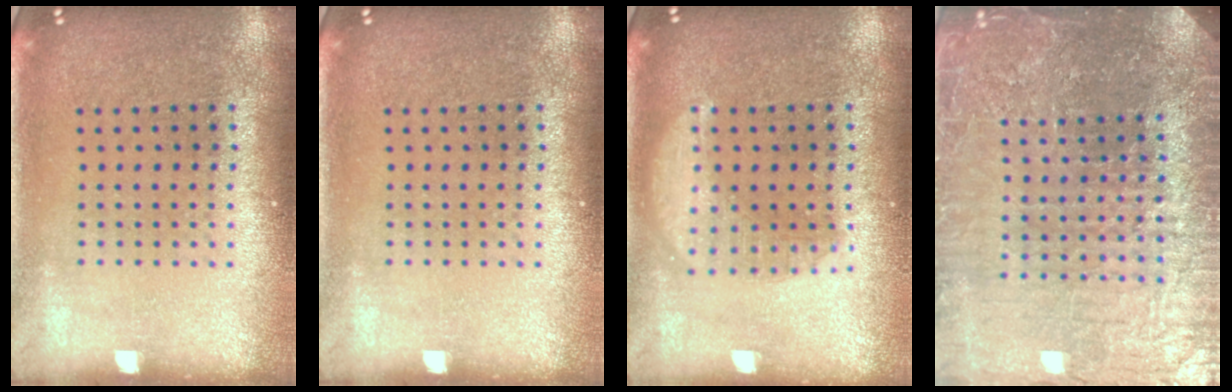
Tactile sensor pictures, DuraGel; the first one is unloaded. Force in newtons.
{"total": 0.0}
{"total": 1.4, "press": 1.4, "slide": 0.1}
{"total": 5.4, "press": 4.9, "slide": 2.3}